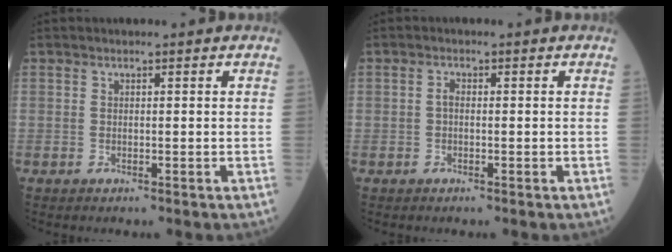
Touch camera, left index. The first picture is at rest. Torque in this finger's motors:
{"motor_torque": [-0.47, 0.02, -0.25, -0.14]}